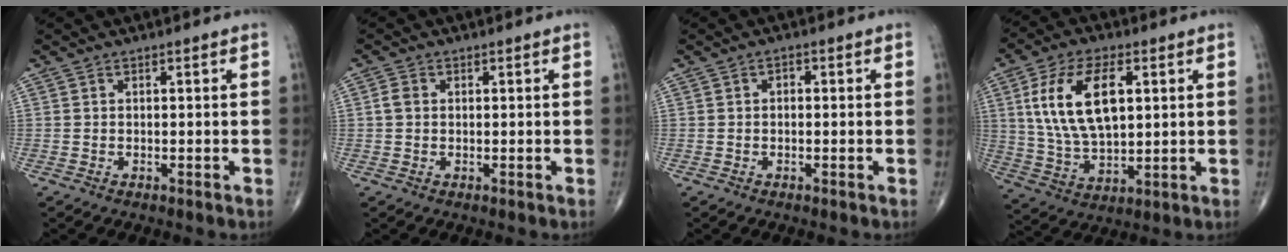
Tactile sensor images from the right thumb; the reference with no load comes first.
{"total": 1.8, "force": [0.1, 1.4, 1.1], "torque": [-0.020, 0.005, 0.000]}
{"total": 1.1, "force": [0.0, 0.8, 0.7], "torque": [-0.005, 0.005, -0.005]}
{"total": 16.3, "force": [4.1, 8.3, 13.4], "torque": [-0.245, -0.006, 0.083]}